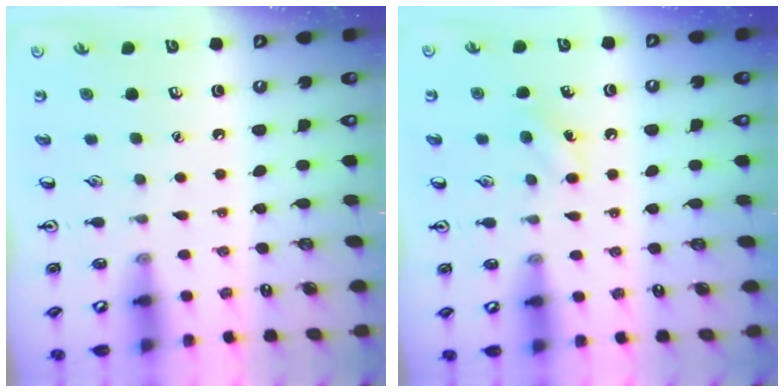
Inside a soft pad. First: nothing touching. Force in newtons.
{"total": 5.8, "press": 5.5, "slide": 1.9}